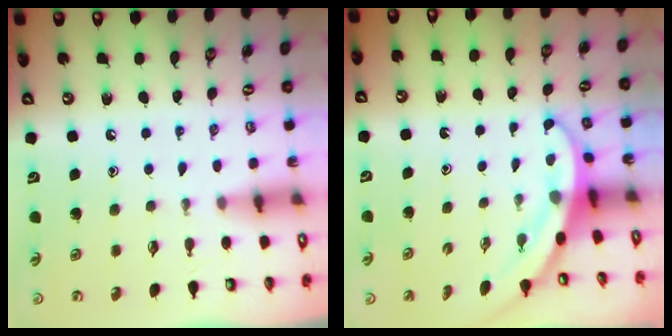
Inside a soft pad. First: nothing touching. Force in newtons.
{"total": 3.2, "press": 3.2, "slide": 0.1}